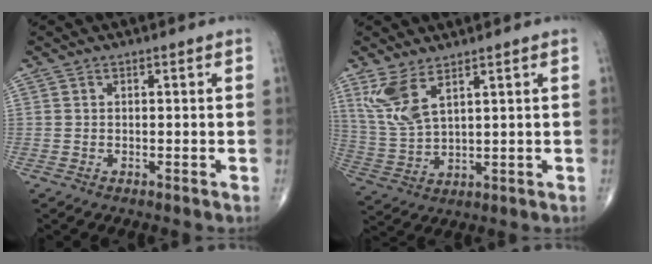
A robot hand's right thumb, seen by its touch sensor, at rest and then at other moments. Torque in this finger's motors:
{"motor_torque": [-0.57, 1.02, 0.79, 0.65, 0.10]}